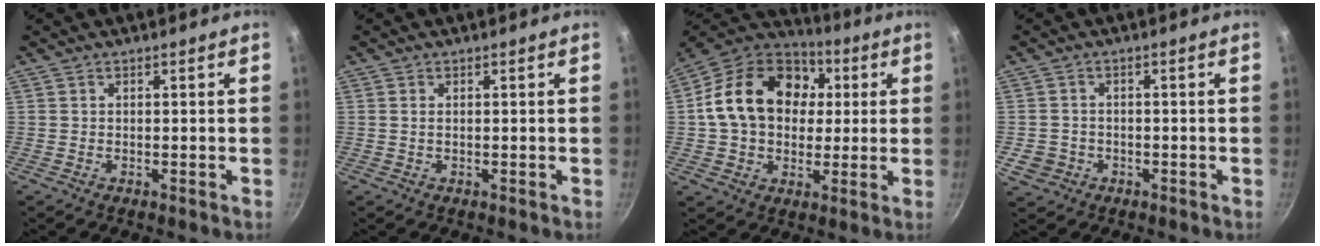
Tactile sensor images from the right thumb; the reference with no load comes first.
{"total": 0.8, "force": [0.1, 0.4, 0.7], "torque": [-0.014, 0.000, 0.002]}
{"total": 21.3, "force": [3.4, 16.1, 13.5], "torque": [-0.212, 0.029, 0.049]}
{"total": 4.1, "force": [-1.4, 3.6, 1.4], "torque": [-0.018, 0.014, -0.016]}